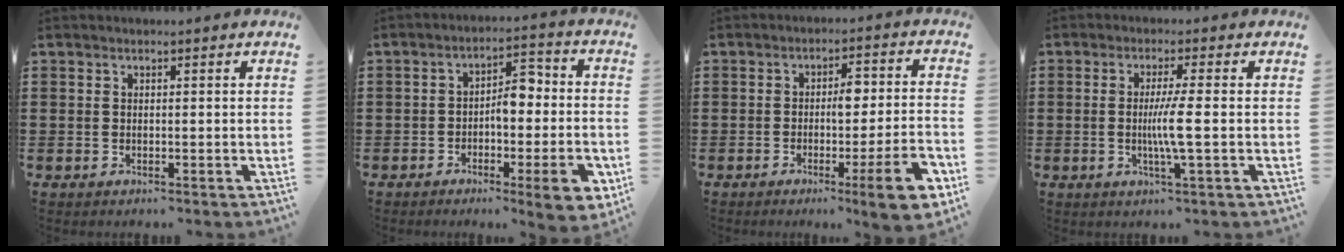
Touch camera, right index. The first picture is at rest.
{"total": 8.8, "force": [-2.5, 3.1, 7.9], "torque": [-0.110, 0.004, -0.042]}
{"total": 9.0, "force": [-2.9, 1.5, 8.4], "torque": [-0.134, -0.004, -0.055]}
{"total": 4.8, "force": [-0.5, -0.3, 4.7], "torque": [-0.091, -0.011, -0.015]}